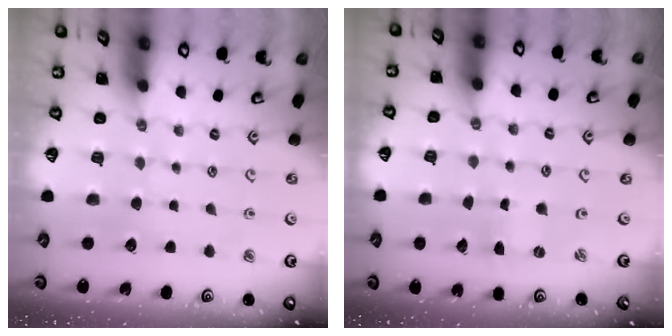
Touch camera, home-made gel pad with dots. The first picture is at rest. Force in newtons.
{"total": 0.0}